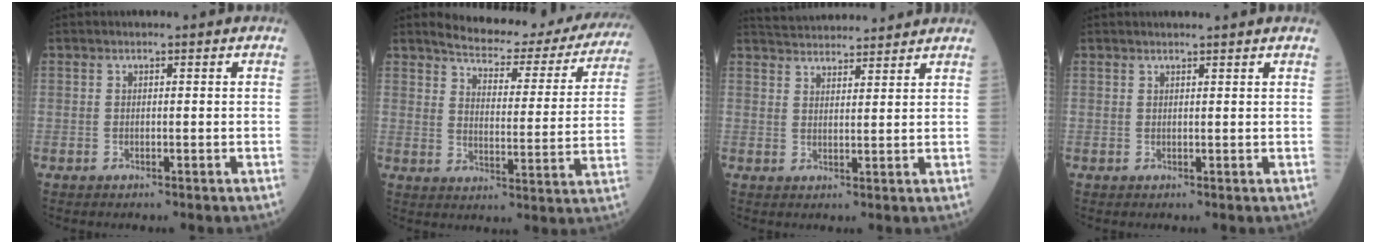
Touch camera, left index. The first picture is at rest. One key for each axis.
{"total": 20.4, "fx": 18.8, "fy": 5.0, "fz": 6.1, "tx": -0.062, "ty": -0.051, "tz": 0.218}
{"total": 11.1, "fx": 10.7, "fy": 1.4, "fz": 2.6, "tx": -0.045, "ty": 0.027, "tz": 0.155}
{"total": 3.8, "fx": 3.5, "fy": -0.3, "fz": 1.4, "tx": -0.017, "ty": 0.019, "tz": 0.040}